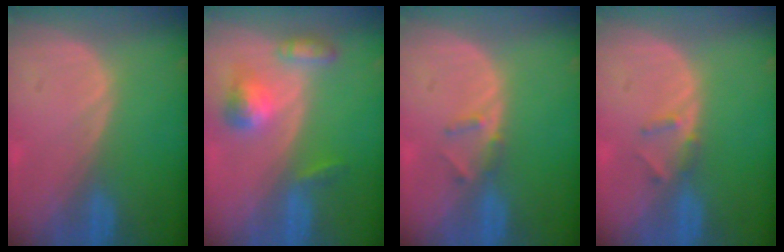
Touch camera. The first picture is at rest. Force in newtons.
{"total": 5.7, "press": 5.2, "slide": 2.4}
{"total": 1.9, "press": 1.7, "slide": 0.9}
{"total": 1.9, "press": 1.7, "slide": 0.9}